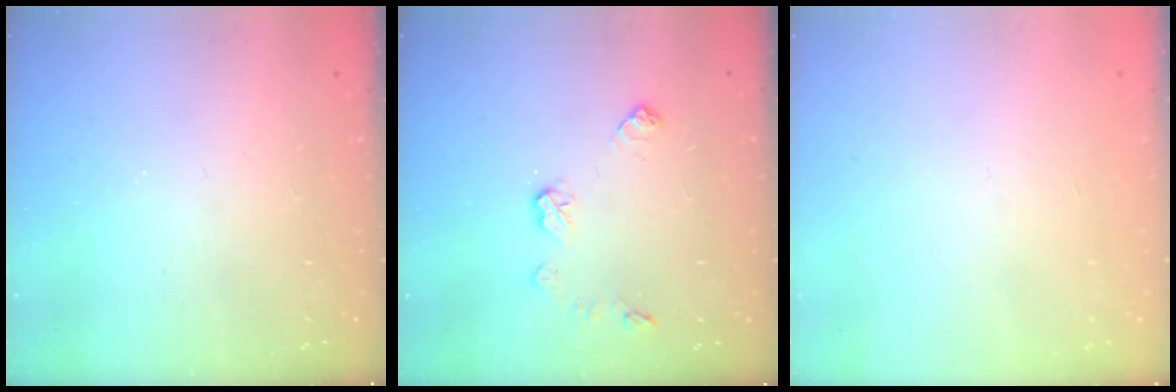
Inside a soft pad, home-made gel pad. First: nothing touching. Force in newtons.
{"total": 7.3, "press": 7.3, "slide": 0.2}
{"total": 0.0}